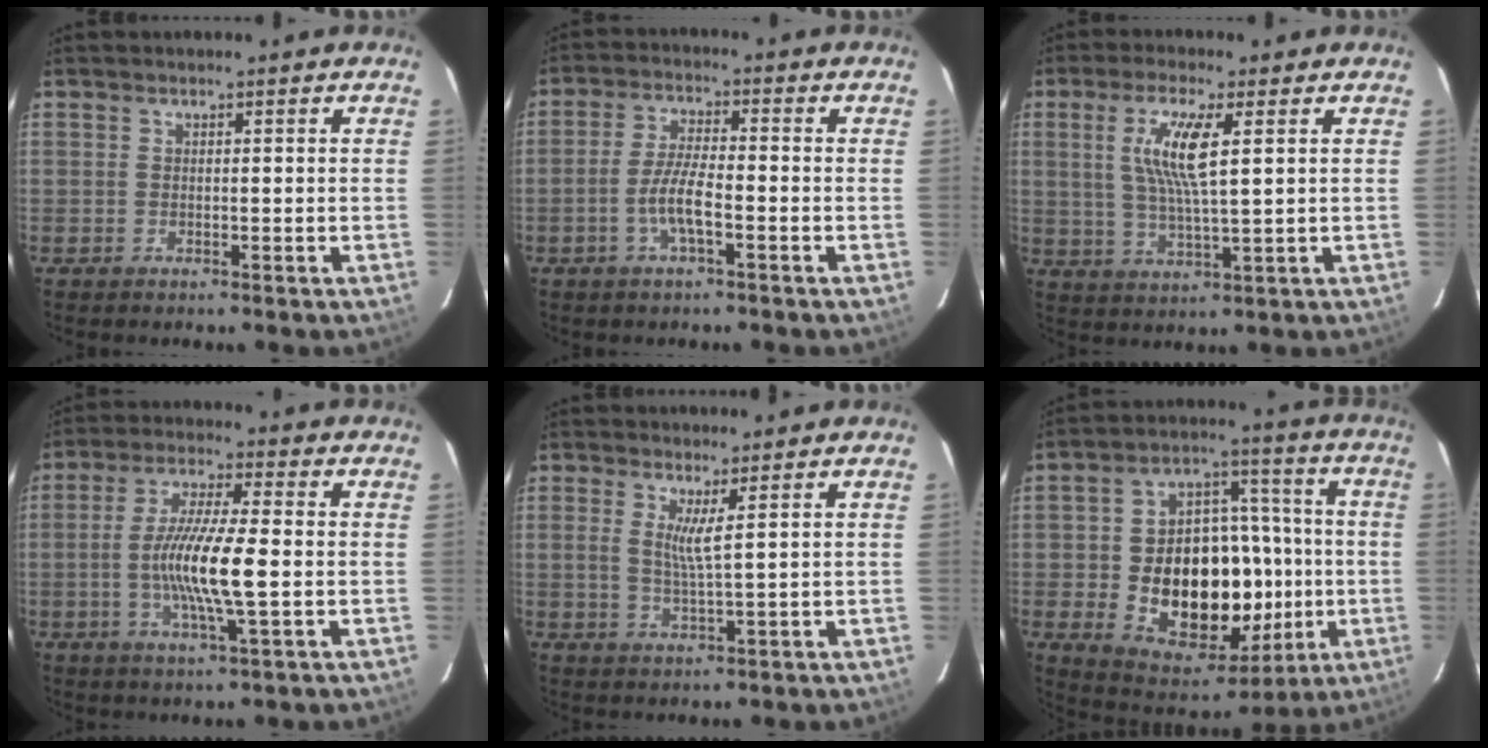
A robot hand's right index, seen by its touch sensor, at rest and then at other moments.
{"total": 5.8, "force": [-2.4, 1.1, 5.2], "torque": [-0.106, 0.000, -0.046]}
{"total": 8.7, "force": [2.4, 1.1, 8.3], "torque": [-0.165, -0.002, 0.048]}
{"total": 11.3, "force": [-1.7, 1.0, 11.1], "torque": [-0.210, -0.006, -0.034]}
{"total": 3.5, "force": [1.5, -0.4, 3.1], "torque": [-0.061, -0.013, 0.024]}
{"total": 21.7, "force": [-3.0, 15.0, 15.5], "torque": [-0.284, 0.024, -0.016]}